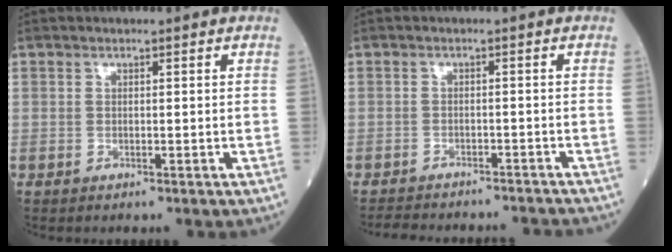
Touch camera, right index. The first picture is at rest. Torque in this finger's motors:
{"motor_torque": [-1.19, -0.96, -0.86, -0.17]}